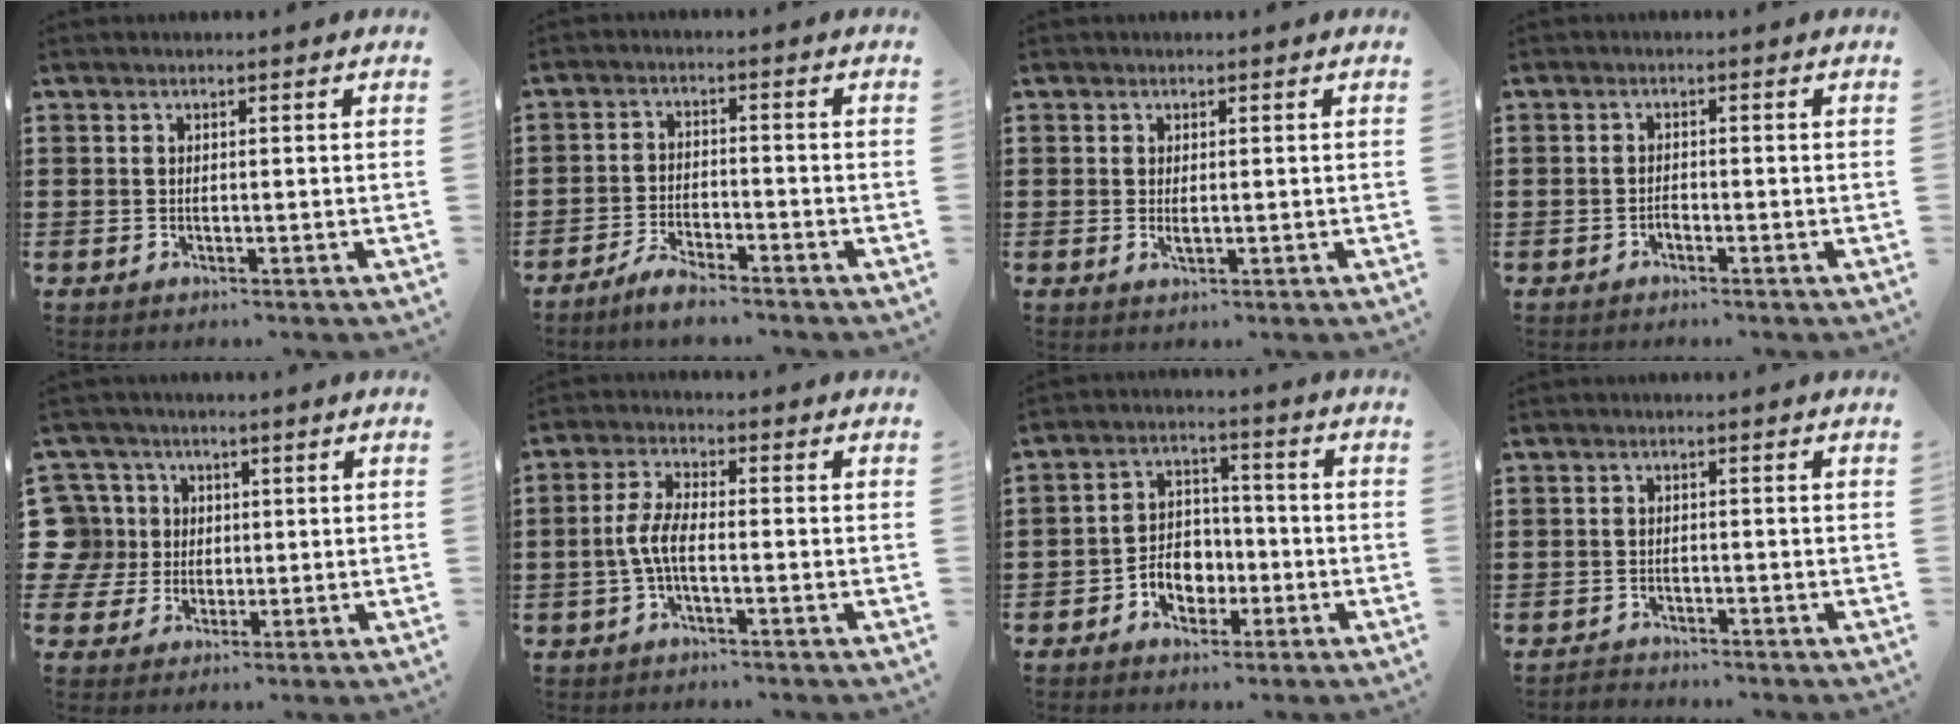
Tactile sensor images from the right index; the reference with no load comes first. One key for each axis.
{"total": 3.6, "fx": -3.4, "fy": 0.3, "fz": 1.1, "tx": -0.029, "ty": 0.005, "tz": -0.070}
{"total": 1.2, "fx": 0.0, "fy": 0.4, "fz": 1.1, "tx": -0.021, "ty": 0.001, "tz": -0.001}
{"total": 1.0, "fx": -0.8, "fy": 0.3, "fz": 0.3, "tx": -0.010, "ty": -0.002, "tz": -0.016}
{"total": 6.8, "fx": 0.7, "fy": 6.6, "fz": 1.5, "tx": -0.082, "ty": 0.012, "tz": 0.009}
{"total": 4.6, "fx": -1.4, "fy": 1.4, "fz": 4.2, "tx": -0.109, "ty": -0.009, "tz": -0.037}
{"total": 5.1, "fx": -2.2, "fy": 4.1, "fz": 2.0, "tx": -0.037, "ty": 0.009, "tz": -0.043}
{"total": 1.4, "fx": -1.4, "fy": 0.0, "fz": -0.1, "tx": -0.003, "ty": 0.001, "tz": -0.031}